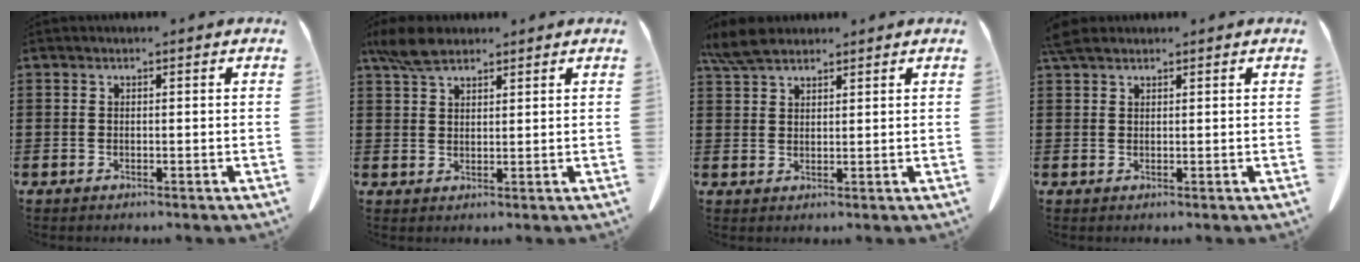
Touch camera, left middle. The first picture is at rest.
{"total": 5.1, "force": [3.9, 2.0, 2.6], "torque": [-0.062, 0.002, 0.075]}
{"total": 4.8, "force": [4.0, 1.3, 2.3], "torque": [-0.056, -0.002, 0.079]}
{"total": 2.2, "force": [1.9, 0.6, 0.9], "torque": [-0.024, 0.002, 0.038]}